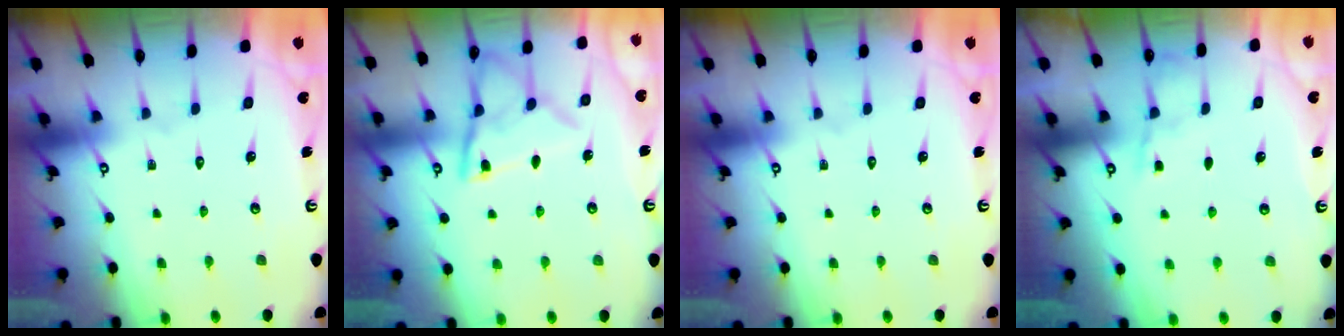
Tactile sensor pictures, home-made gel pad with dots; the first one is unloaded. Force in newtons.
{"total": 11.9, "press": 11.8, "slide": 1.1}
{"total": 0.0}
{"total": 4.0, "press": 4.0, "slide": 0.5}